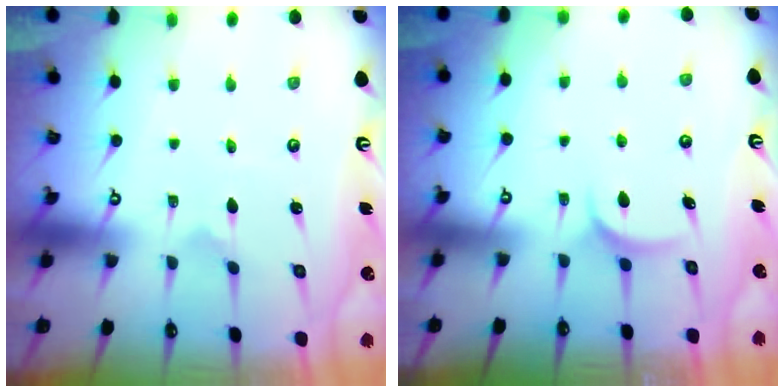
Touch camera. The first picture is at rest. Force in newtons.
{"total": 5.5, "press": 5.5, "slide": 0.3}